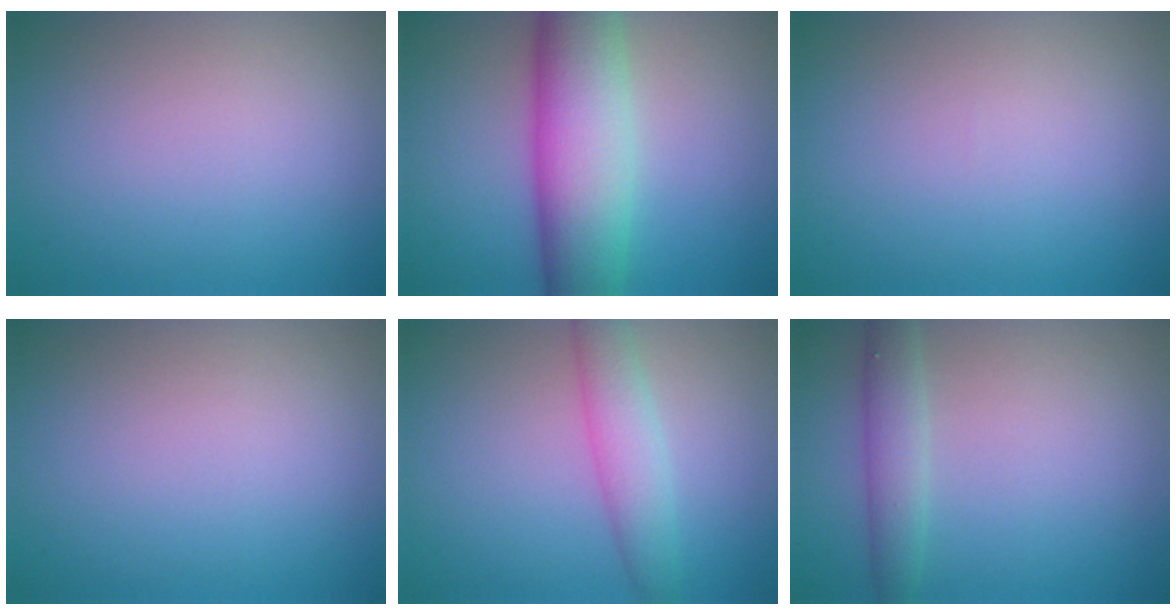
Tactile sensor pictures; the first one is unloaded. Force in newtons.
{"total": 10.1, "press": 10.1, "slide": 0.2}
{"total": 0.0}
{"total": 0.0}
{"total": 3.4, "press": 3.4, "slide": 0.0}
{"total": 2.8, "press": 2.8, "slide": 0.1}